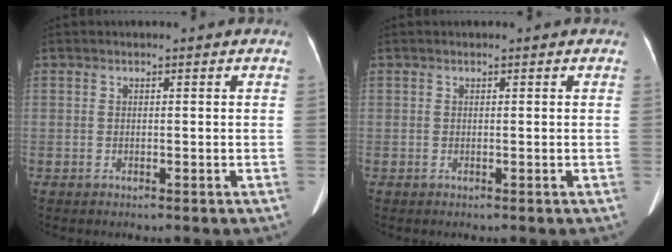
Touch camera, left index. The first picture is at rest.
{"total": 0.0}